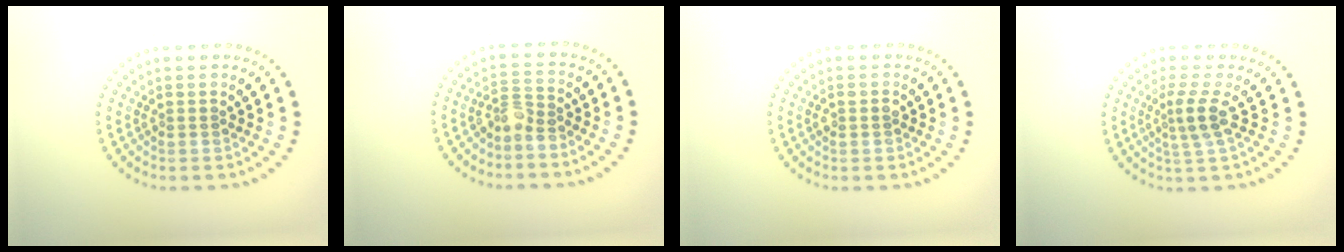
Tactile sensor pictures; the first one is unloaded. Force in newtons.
{"total": 2.1, "press": 1.6, "slide": 1.4}
{"total": 1.1, "press": 1.1, "slide": 0.2}
{"total": 2.4, "press": 1.7, "slide": 1.7}